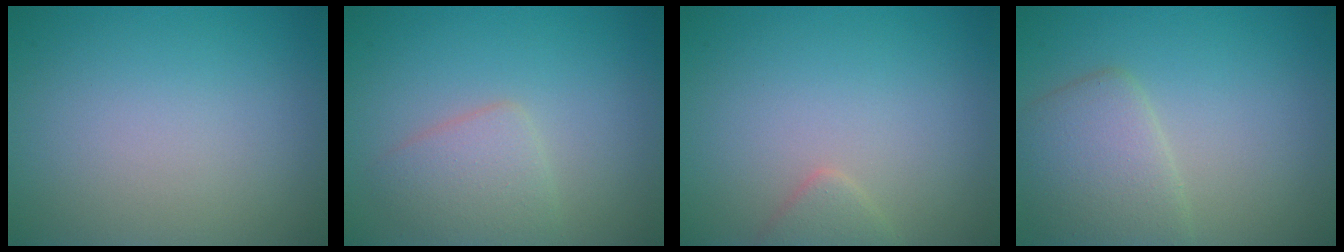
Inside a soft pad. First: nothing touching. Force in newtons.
{"total": 2.6, "press": 2.6, "slide": 0.2}
{"total": 1.5, "press": 1.5, "slide": 0.1}
{"total": 3.8, "press": 3.8, "slide": 0.4}